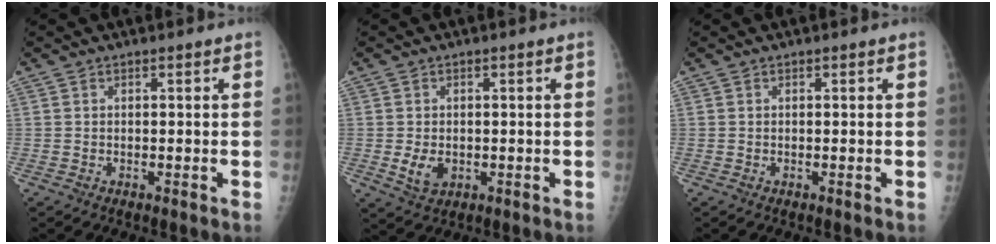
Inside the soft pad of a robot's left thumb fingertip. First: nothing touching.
{"total": 4.0, "force": [-0.6, 2.9, 2.7], "torque": [-0.040, -0.004, -0.002]}
{"total": 0.0}